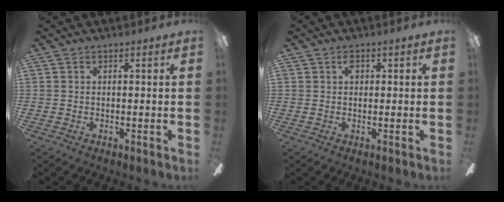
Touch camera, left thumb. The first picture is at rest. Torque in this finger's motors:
{"motor_torque": [0.17, 0.21, 0.25, -0.24, 0.01]}